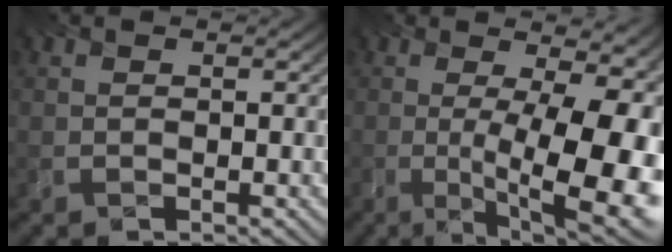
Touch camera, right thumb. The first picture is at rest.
{"total": 16.8, "force": [0.3, 5.5, 15.9], "torque": [-0.176, 0.026, 0.016]}